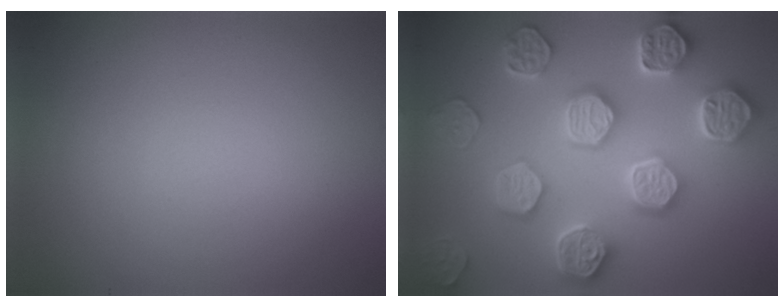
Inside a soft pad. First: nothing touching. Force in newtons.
{"total": 7.2, "press": 6.5, "slide": 3.1}